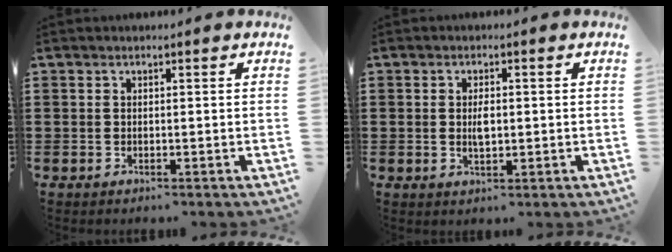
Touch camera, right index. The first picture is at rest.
{"total": 2.6, "force": [0.0, 1.1, 2.3], "torque": [-0.044, 0.002, -0.001]}